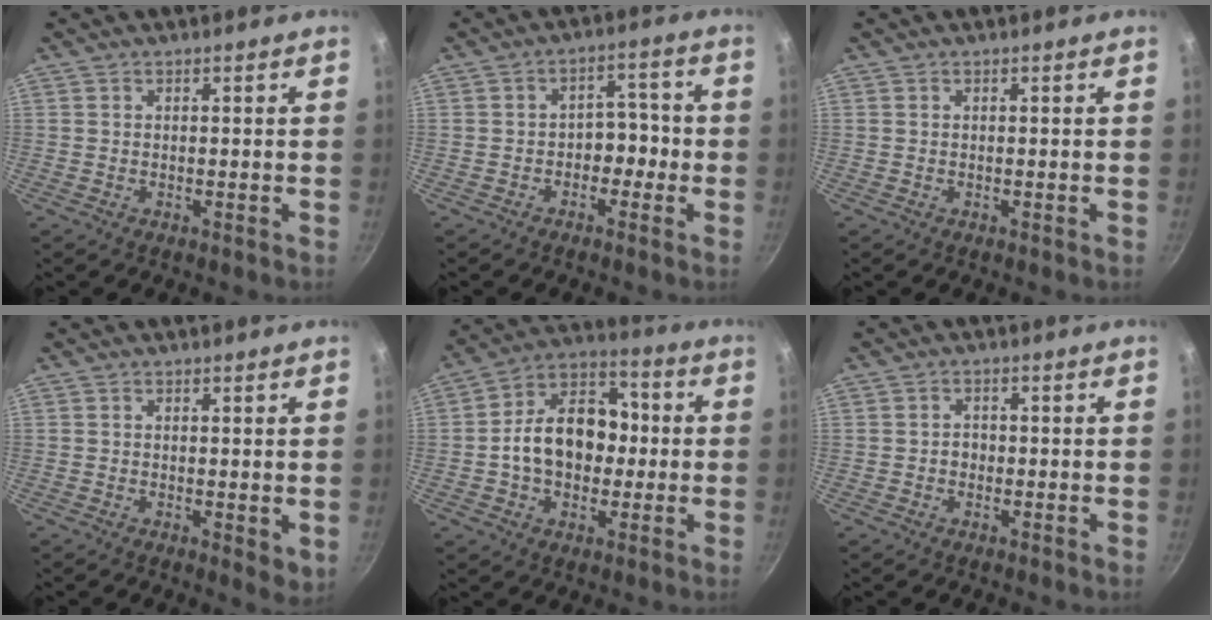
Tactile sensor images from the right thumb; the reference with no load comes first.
{"total": 5.6, "force": [-1.6, 4.0, 3.6], "torque": [-0.018, 0.030, -0.036]}
{"total": 0.0}
{"total": 2.8, "force": [-0.1, 0.8, 2.7], "torque": [-0.038, -0.012, -0.001]}
{"total": 15.8, "force": [-0.6, 11.0, 11.2], "torque": [-0.150, 0.037, -0.017]}
{"total": 1.7, "force": [-0.4, 1.5, 0.8], "torque": [-0.001, 0.007, -0.011]}